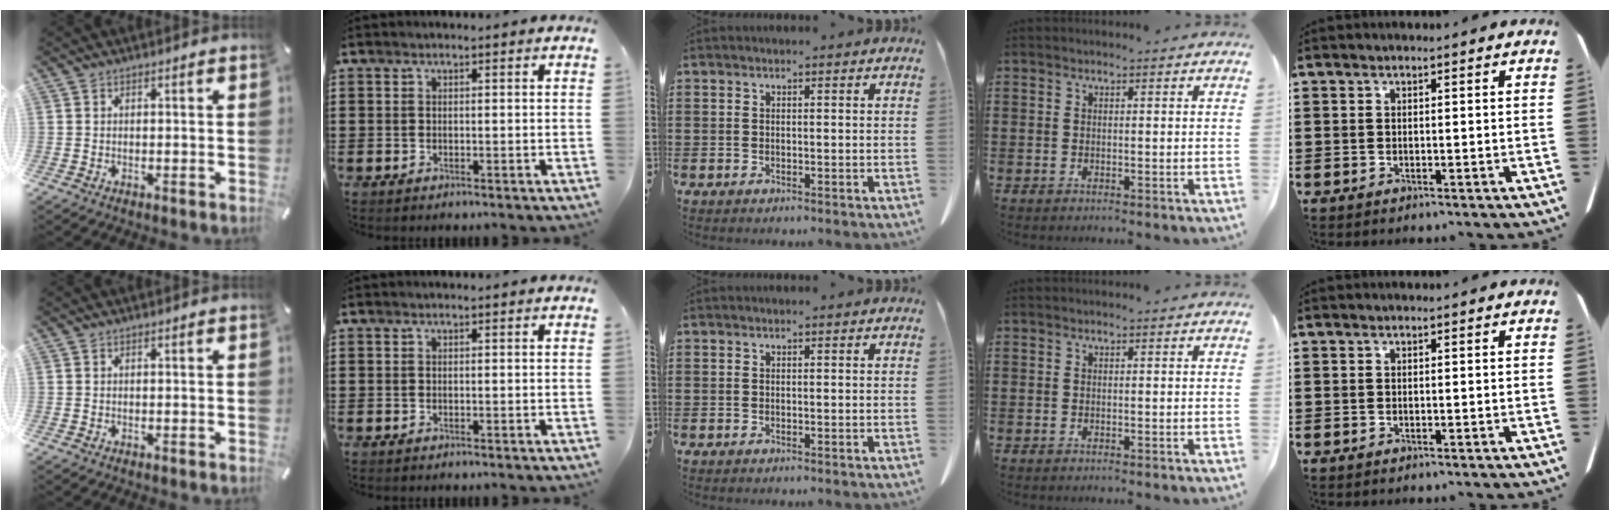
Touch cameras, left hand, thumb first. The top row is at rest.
{}